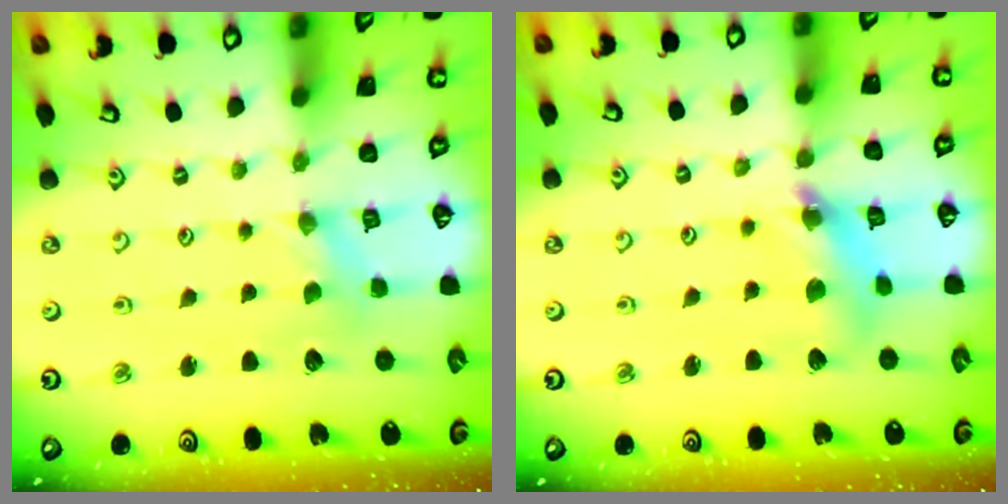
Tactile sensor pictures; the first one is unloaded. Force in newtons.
{"total": 11.4, "press": 11.4, "slide": 1.3}